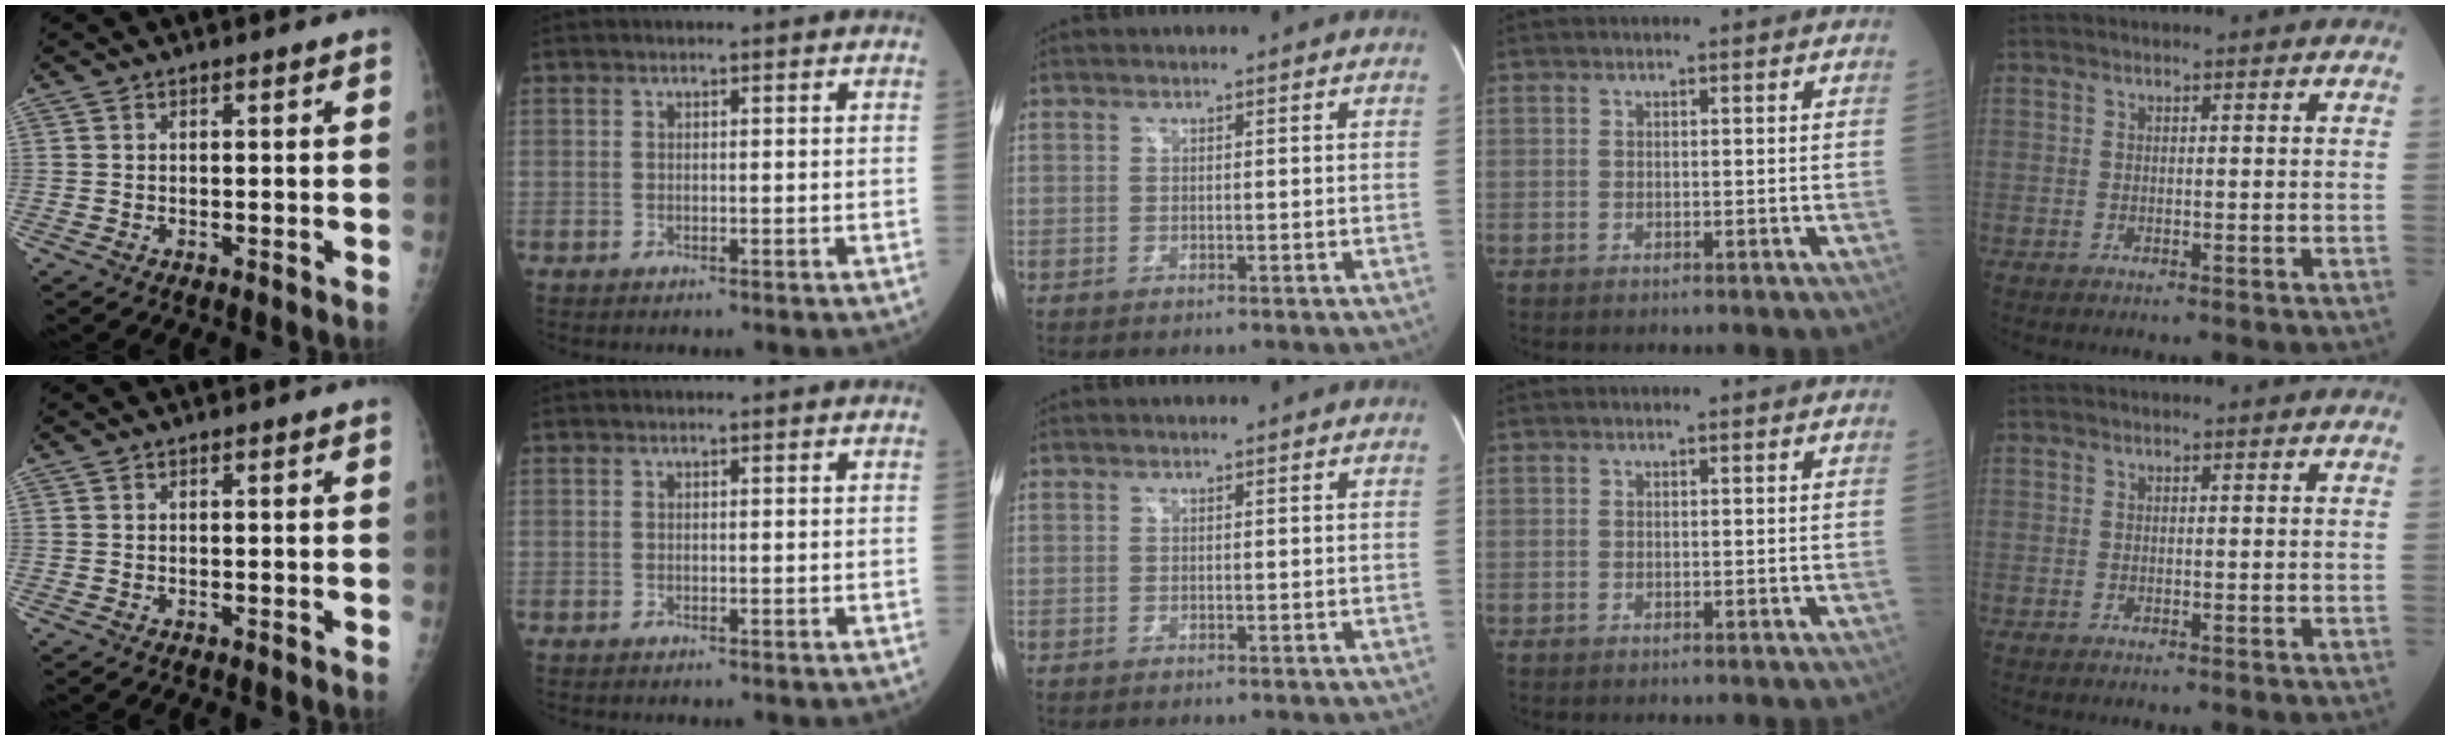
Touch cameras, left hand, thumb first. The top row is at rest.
{}